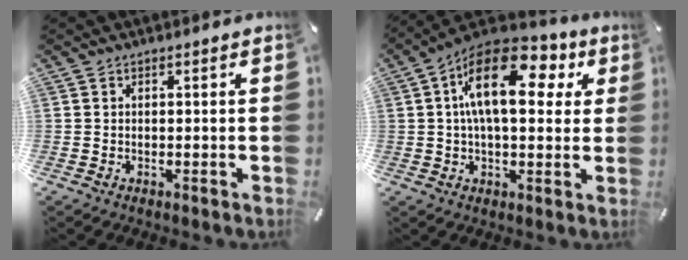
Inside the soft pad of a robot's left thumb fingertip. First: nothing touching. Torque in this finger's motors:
{"motor_torque": [0.69, 1.31, 1.80, -0.97, 0.54]}